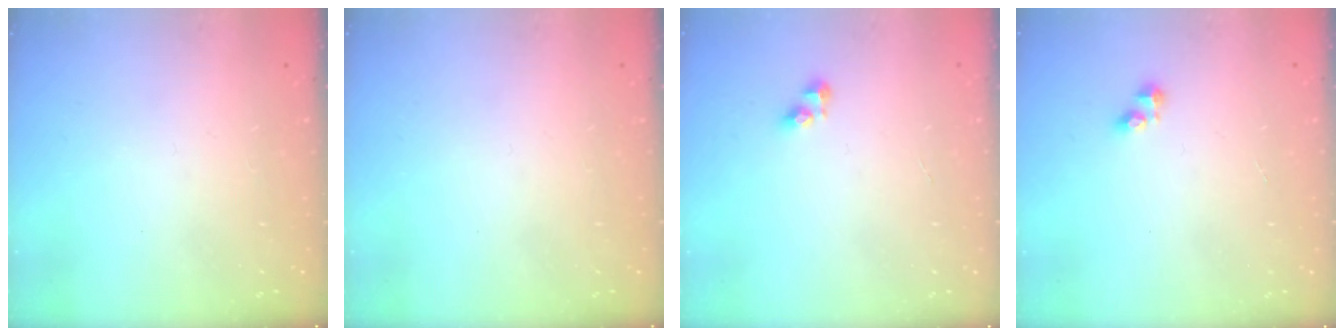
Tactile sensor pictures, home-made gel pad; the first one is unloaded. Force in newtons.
{"total": 0.0}
{"total": 3.3, "press": 3.3, "slide": 0.3}
{"total": 2.1, "press": 2.1, "slide": 0.3}